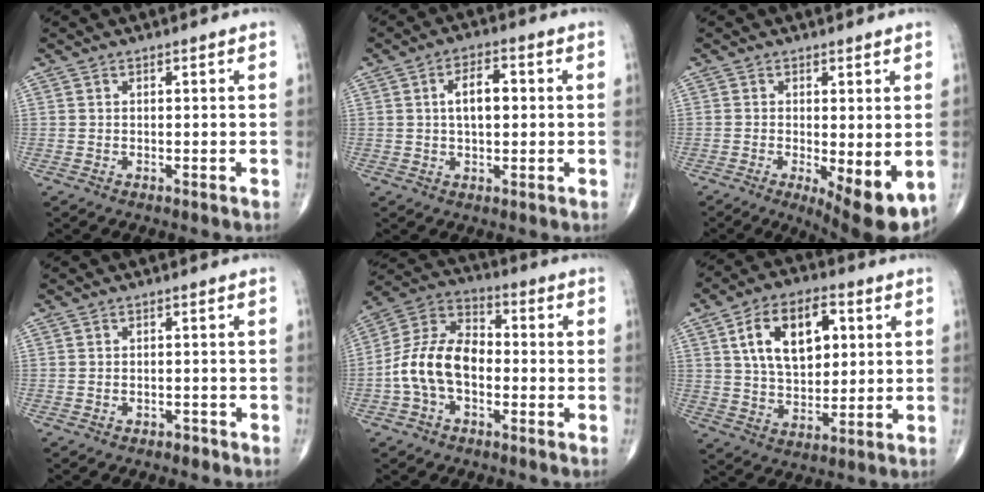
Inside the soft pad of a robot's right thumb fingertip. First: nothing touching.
{"total": 6.2, "force": [0.8, 3.2, 5.3], "torque": [-0.080, 0.010, 0.008]}
{"total": 9.4, "force": [-2.5, 3.1, 8.6], "torque": [-0.117, -0.023, -0.030]}
{"total": 1.3, "force": [-0.9, 0.8, 0.3], "torque": [-0.008, 0.009, -0.013]}
{"total": 12.9, "force": [-2.7, 8.4, 9.5], "torque": [-0.175, 0.044, -0.060]}
{"total": 14.6, "force": [4.2, 8.6, 11.1], "torque": [-0.161, -0.002, 0.074]}